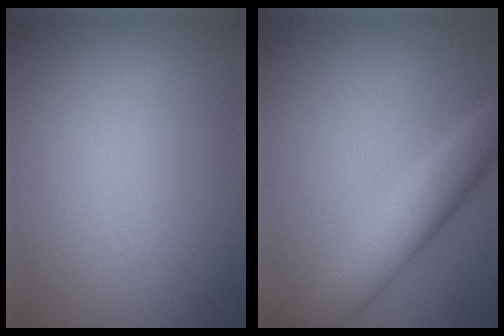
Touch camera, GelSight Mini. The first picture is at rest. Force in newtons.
{"total": 4.8, "press": 4.7, "slide": 0.3}